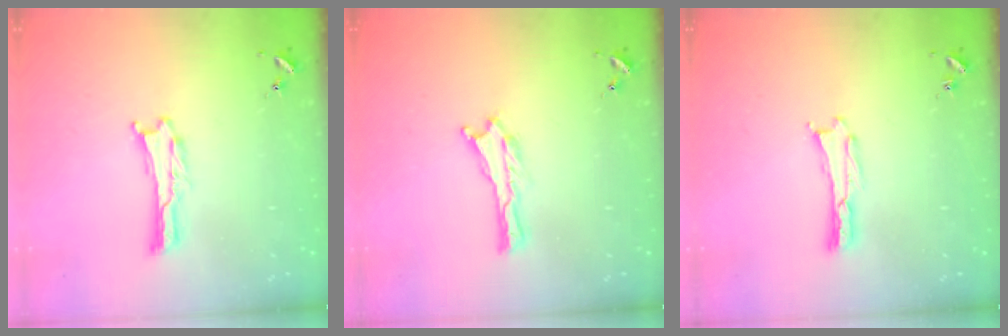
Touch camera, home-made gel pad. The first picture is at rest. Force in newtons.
{"total": 0.0}
{"total": 0.0}